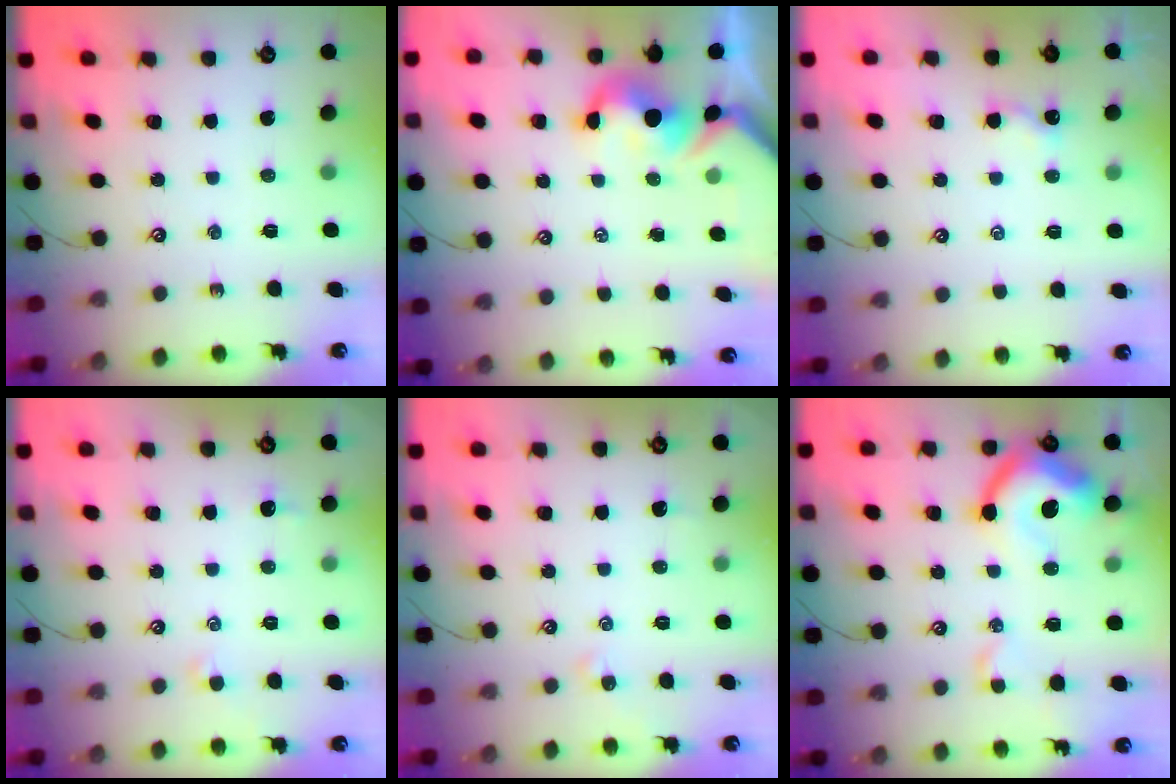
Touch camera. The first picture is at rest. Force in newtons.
{"total": 3.0, "press": 2.8, "slide": 1.0}
{"total": 2.1, "press": 2.1, "slide": 0.2}
{"total": 0.6, "press": 0.4, "slide": 0.4}
{"total": 0.0}
{"total": 13.5, "press": 13.3, "slide": 2.0}